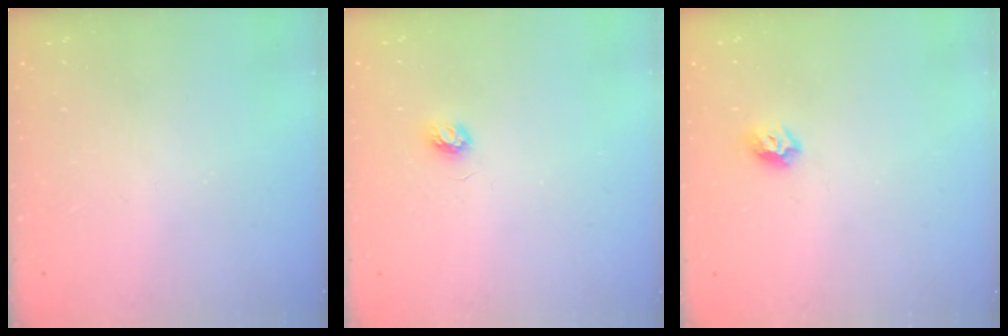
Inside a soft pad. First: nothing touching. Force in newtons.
{"total": 3.4, "press": 3.4, "slide": 0.4}
{"total": 5.2, "press": 5.1, "slide": 0.9}